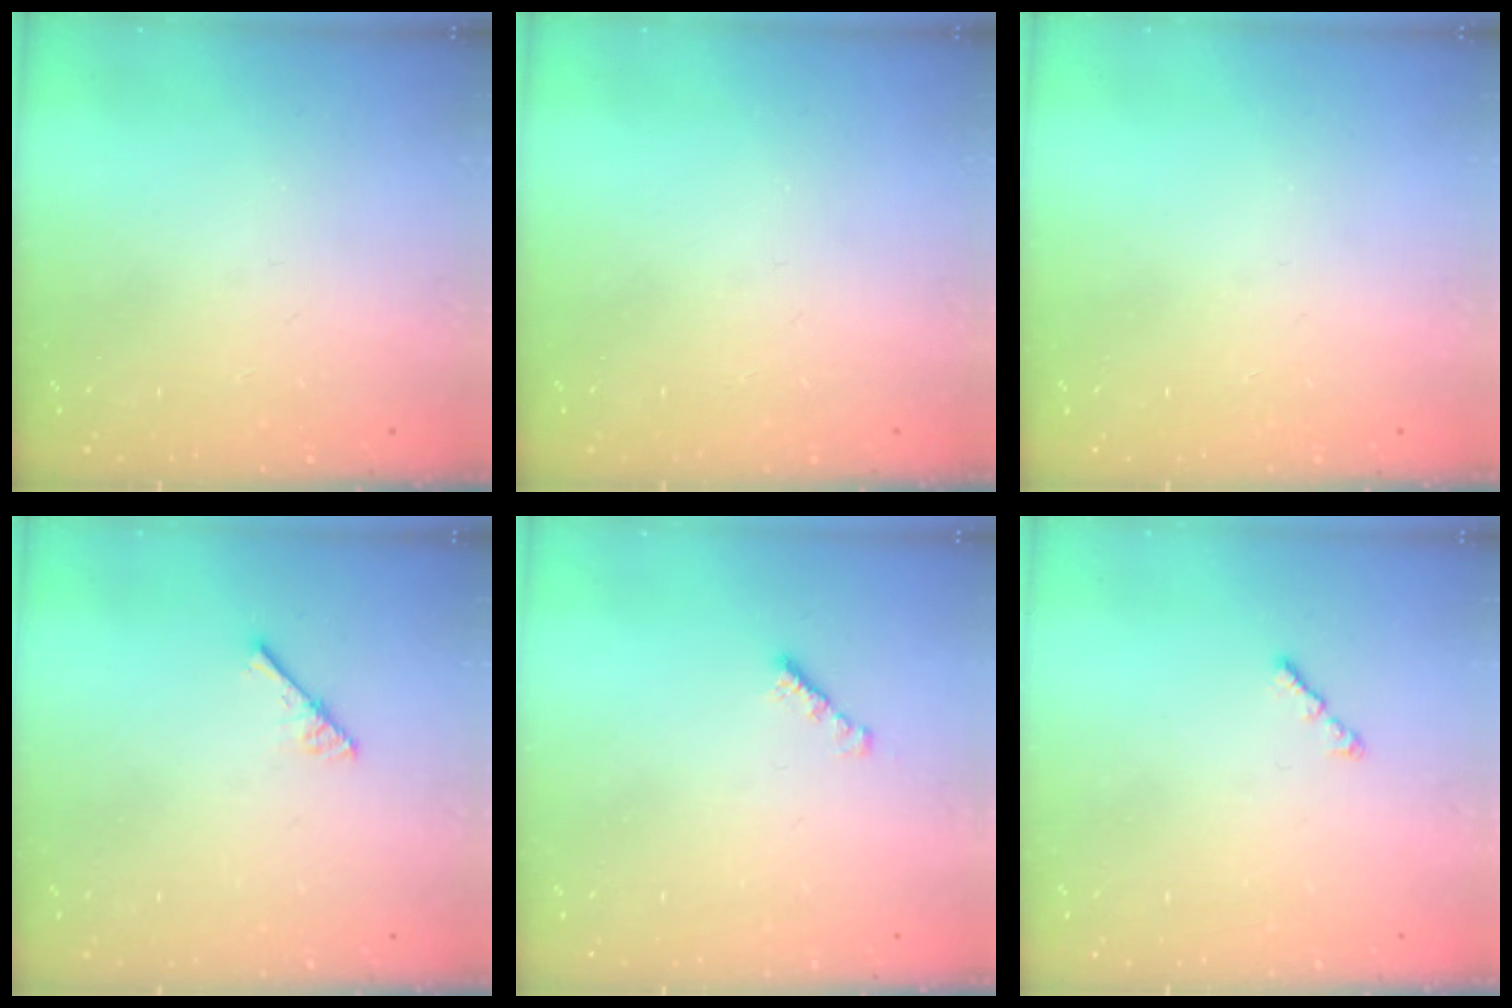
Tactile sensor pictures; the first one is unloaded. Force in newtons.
{"total": 0.0}
{"total": 0.0}
{"total": 2.9, "press": 2.9, "slide": 0.2}
{"total": 2.4, "press": 2.4, "slide": 0.4}
{"total": 1.6, "press": 1.5, "slide": 0.5}